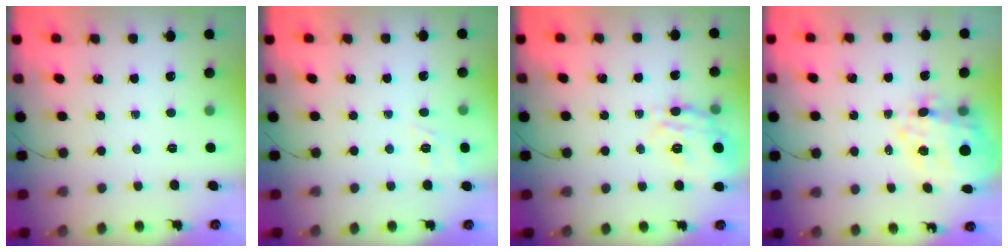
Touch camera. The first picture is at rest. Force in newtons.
{"total": 2.1, "press": 1.4, "slide": 1.5}
{"total": 14.4, "press": 14.4, "slide": 1.1}
{"total": 16.2, "press": 15.7, "slide": 4.0}